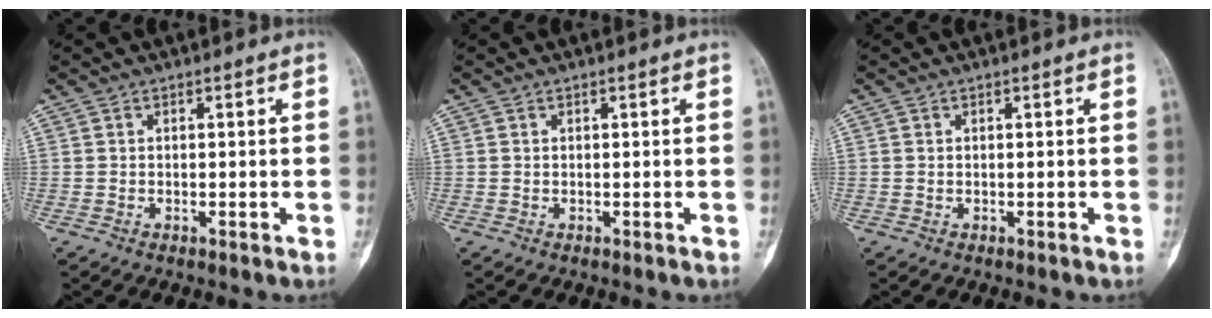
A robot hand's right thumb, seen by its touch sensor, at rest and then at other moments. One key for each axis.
{"total": 0.0}
{"total": 0.0}